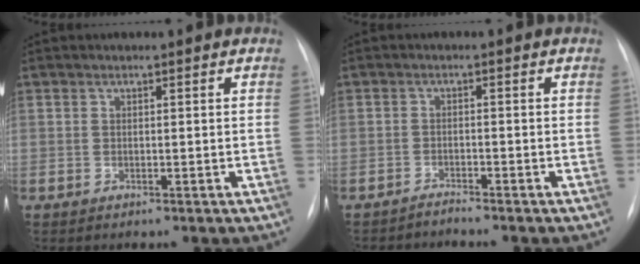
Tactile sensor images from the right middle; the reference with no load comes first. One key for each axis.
{"total": 1.5, "fx": -1.3, "fy": -0.4, "fz": -0.5, "tx": 0.012, "ty": -0.007, "tz": -0.023}